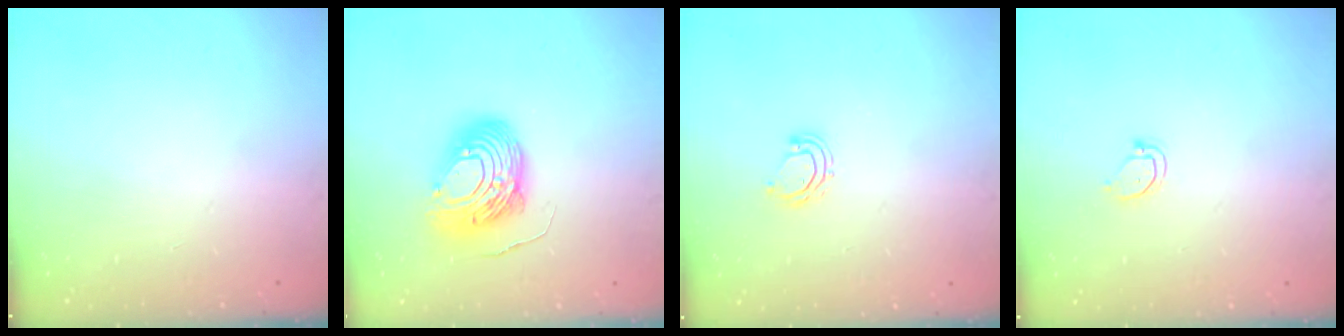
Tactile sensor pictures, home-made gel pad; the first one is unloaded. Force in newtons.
{"total": 12.7, "press": 12.6, "slide": 1.6}
{"total": 4.5, "press": 4.4, "slide": 0.4}
{"total": 3.4, "press": 3.4, "slide": 0.2}